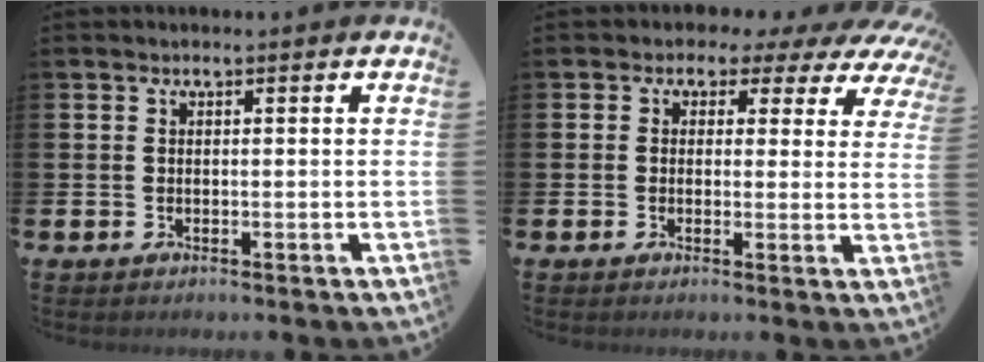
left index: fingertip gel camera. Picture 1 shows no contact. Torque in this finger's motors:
{"motor_torque": [1.26, -0.88, 0.32, 0.09]}